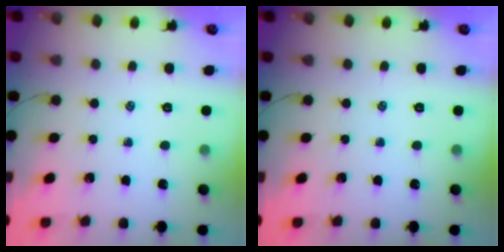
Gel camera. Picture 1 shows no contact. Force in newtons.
{"total": 0.0}